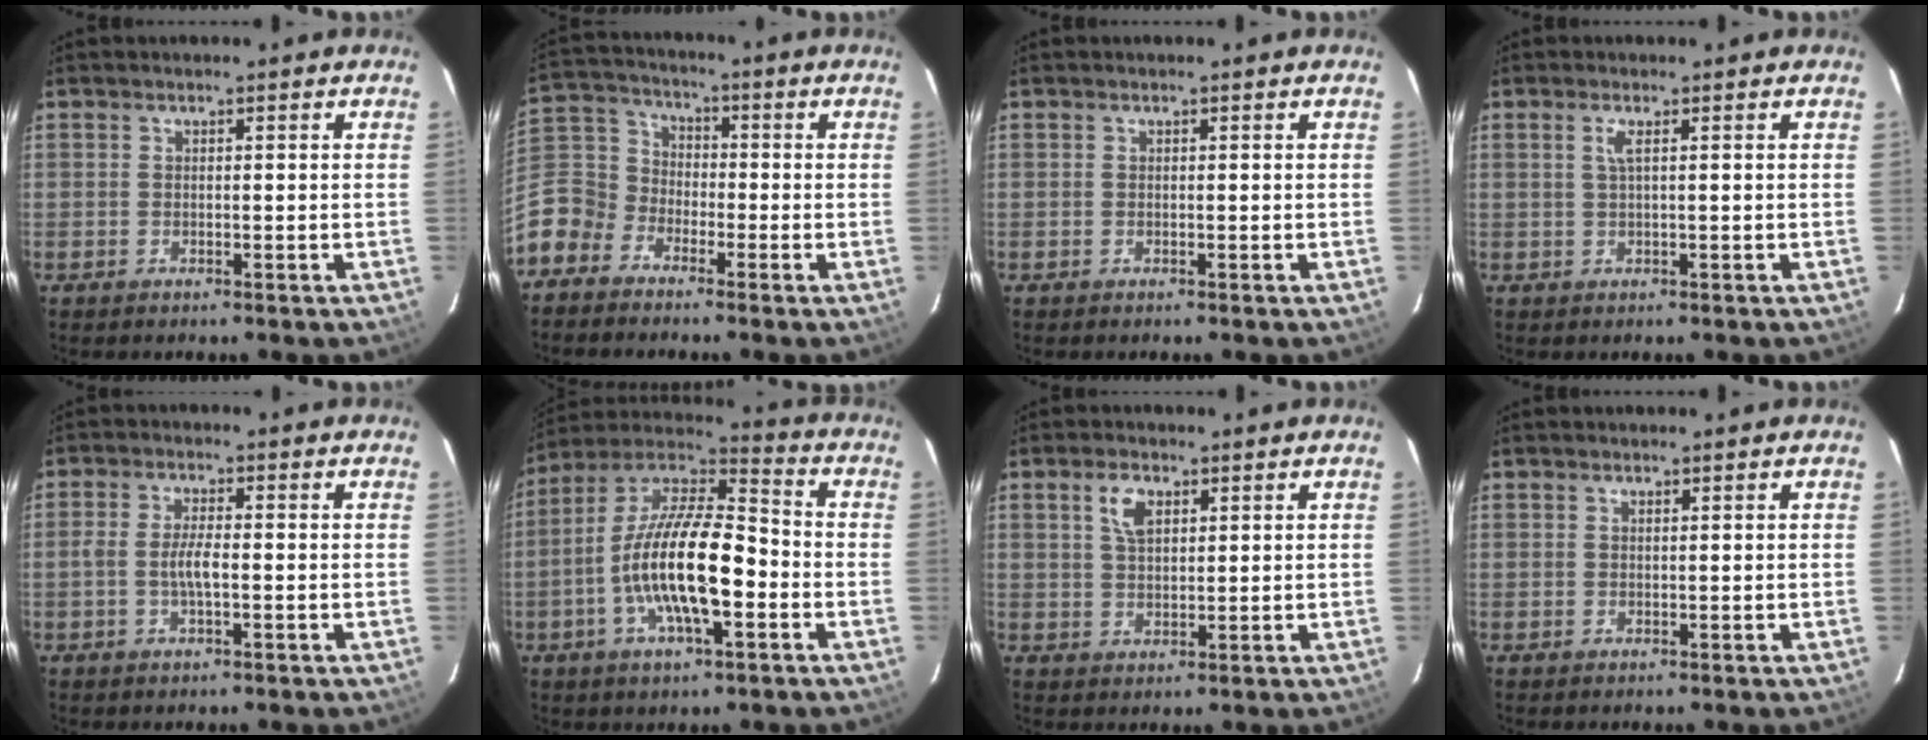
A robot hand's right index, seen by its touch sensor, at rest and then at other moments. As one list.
[{"total": 10.8, "force": [-6.2, 8.5, 2.4], "torque": [-0.080, 0.034, -0.142]}, {"total": 0.0}, {"total": 1.5, "force": [0.4, -0.2, 1.4], "torque": [-0.030, 0.000, 0.007]}, {"total": 3.7, "force": [-0.8, 0.9, 3.5], "torque": [-0.071, 0.004, -0.015]}, {"total": 18.1, "force": [-4.5, 5.8, 16.5], "torque": [-0.313, -0.005, -0.090]}, {"total": 4.5, "force": [2.0, 2.4, 3.2], "torque": [-0.059, 0.009, 0.040]}, {"total": 0.7, "force": [0.5, 0.5, 0.0], "torque": [-0.001, 0.001, 0.007]}]